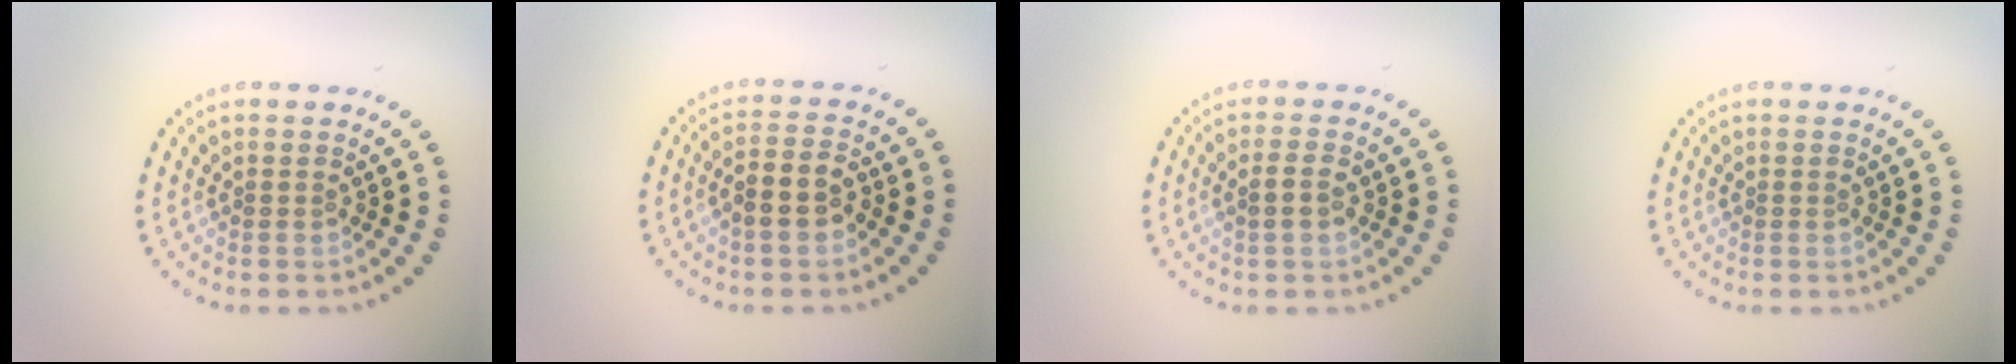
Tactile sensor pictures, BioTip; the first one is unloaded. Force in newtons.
{"total": 2.9, "press": 2.7, "slide": 0.8}
{"total": 1.3, "press": 1.3, "slide": 0.3}
{"total": 0.0}